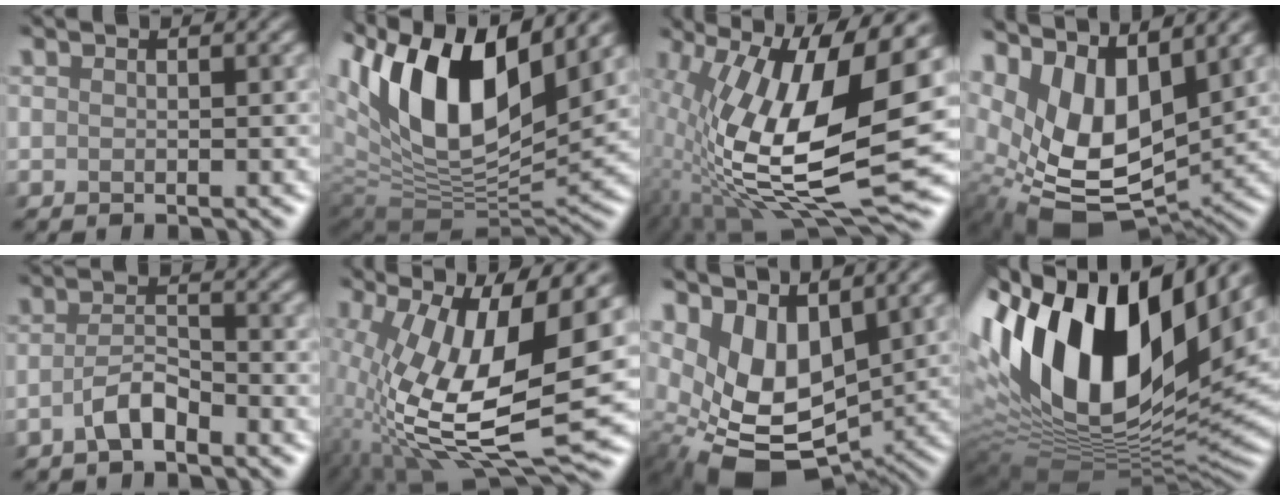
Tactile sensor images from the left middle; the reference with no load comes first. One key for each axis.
{"total": 14.9, "fx": 6.6, "fy": 6.8, "fz": 11.5, "tx": -0.214, "ty": 0.020, "tz": 0.117}
{"total": 15.2, "fx": 1.4, "fy": 5.9, "fz": 13.9, "tx": -0.262, "ty": -0.011, "tz": 0.019}
{"total": 9.5, "fx": 3.1, "fy": 5.3, "fz": 7.2, "tx": -0.148, "ty": -0.013, "tz": 0.062}
{"total": 2.4, "fx": -1.5, "fy": 0.7, "fz": 1.8, "tx": -0.039, "ty": 0.013, "tz": -0.034}
{"total": 14.4, "fx": 0.5, "fy": 5.3, "fz": 13.4, "tx": -0.268, "ty": -0.010, "tz": 0.008}
{"total": 8.3, "fx": 0.9, "fy": 5.4, "fz": 6.2, "tx": -0.129, "ty": -0.020, "tz": 0.022}
{"total": 17.8, "fx": 5.4, "fy": 9.7, "fz": 13.9, "tx": -0.271, "ty": 0.016, "tz": 0.086}